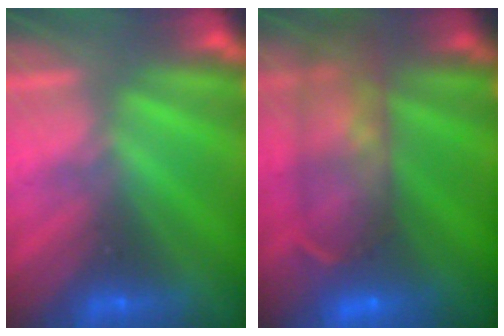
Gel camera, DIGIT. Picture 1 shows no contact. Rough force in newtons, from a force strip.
{"total": 6.7}